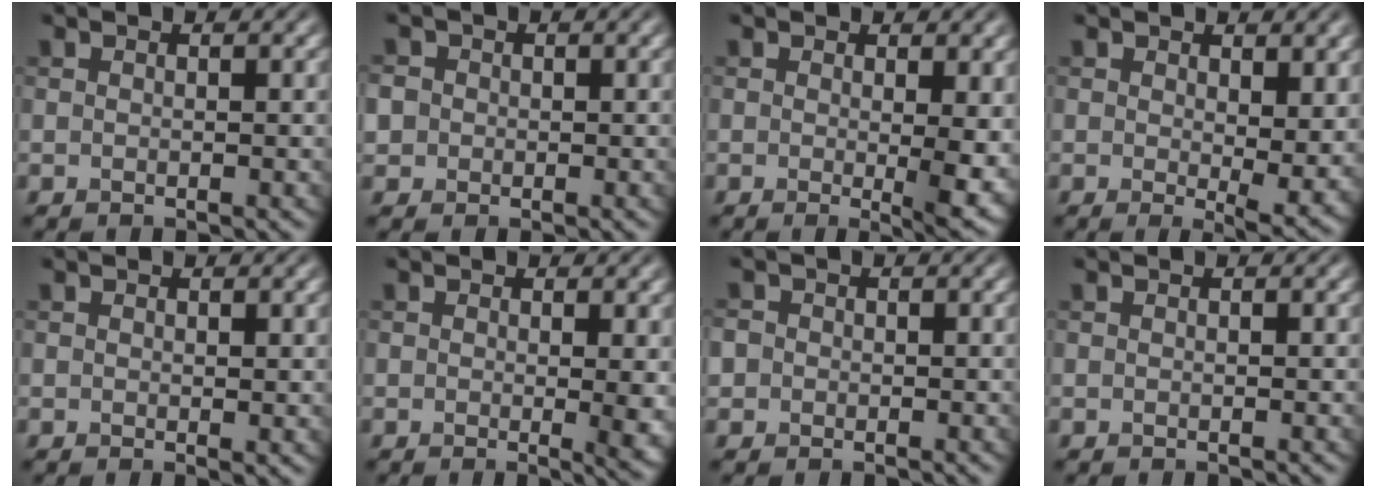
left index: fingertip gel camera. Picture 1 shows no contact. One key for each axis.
{"total": 3.1, "fx": 0.3, "fy": 2.9, "fz": 1.0, "tx": -0.010, "ty": 0.017, "tz": -0.012}
{"total": 4.7, "fx": -0.2, "fy": 1.4, "fz": 4.5, "tx": -0.062, "ty": -0.015, "tz": 0.000}
{"total": 5.0, "fx": 0.7, "fy": 2.2, "fz": 4.4, "tx": -0.063, "ty": -0.019, "tz": 0.016}
{"total": 0.9, "fx": 0.2, "fy": 0.5, "fz": 0.7, "tx": -0.003, "ty": -0.004, "tz": 0.004}
{"total": 3.0, "fx": 0.0, "fy": 0.9, "fz": 2.9, "tx": -0.035, "ty": -0.012, "tz": 0.001}
{"total": 1.8, "fx": 0.1, "fy": 1.7, "fz": 0.5, "tx": 0.000, "ty": 0.007, "tz": -0.006}
{"total": 0.0}